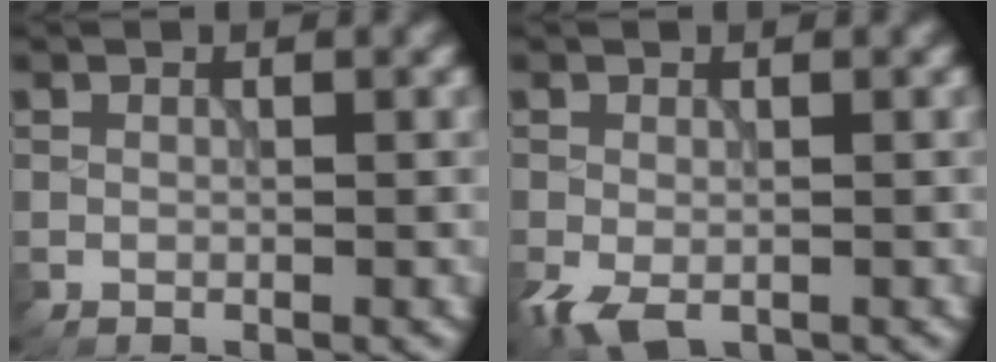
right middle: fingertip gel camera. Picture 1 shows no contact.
{"total": 2.4, "force": [-1.2, 1.2, 1.6], "torque": [-0.035, -0.010, -0.021]}